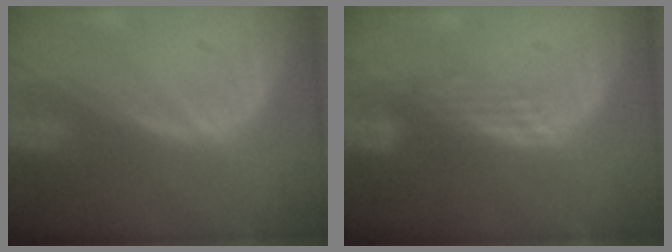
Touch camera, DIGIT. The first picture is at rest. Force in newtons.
{"total": 3.0, "press": 2.5, "slide": 1.7}